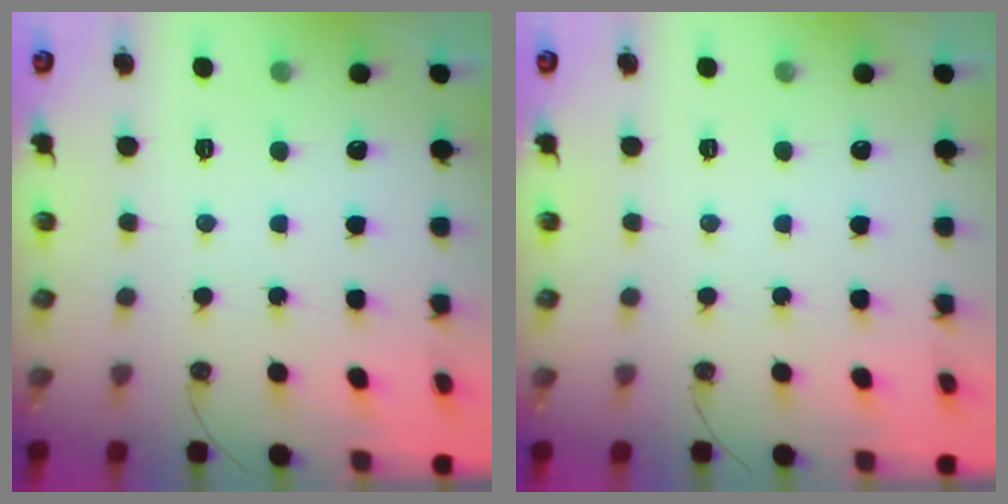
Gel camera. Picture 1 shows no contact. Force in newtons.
{"total": 0.0}